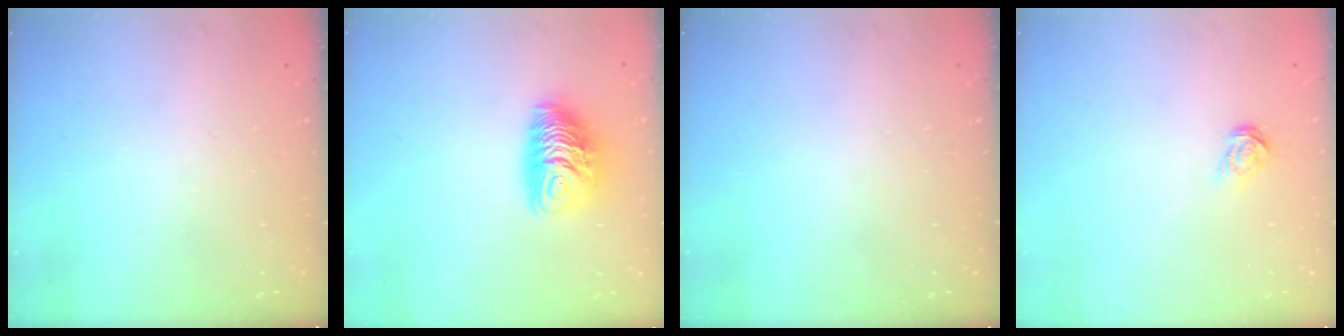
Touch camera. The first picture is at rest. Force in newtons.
{"total": 10.2, "press": 10.2, "slide": 0.9}
{"total": 0.0}
{"total": 3.7, "press": 3.7, "slide": 0.1}